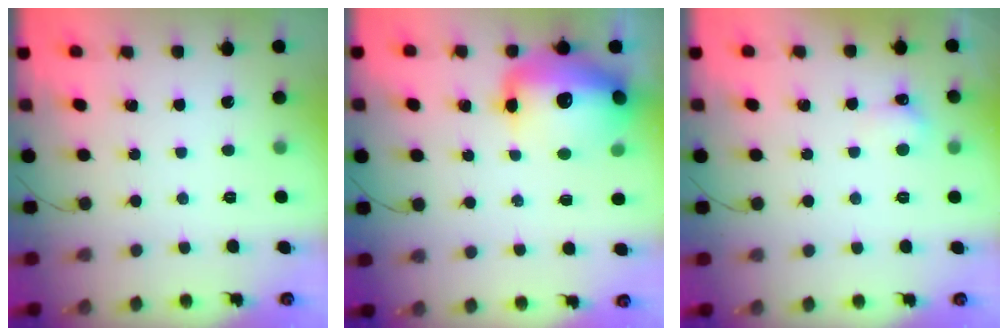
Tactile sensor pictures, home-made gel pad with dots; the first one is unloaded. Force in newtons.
{"total": 18.2, "press": 17.7, "slide": 4.1}
{"total": 4.7, "press": 4.5, "slide": 1.2}